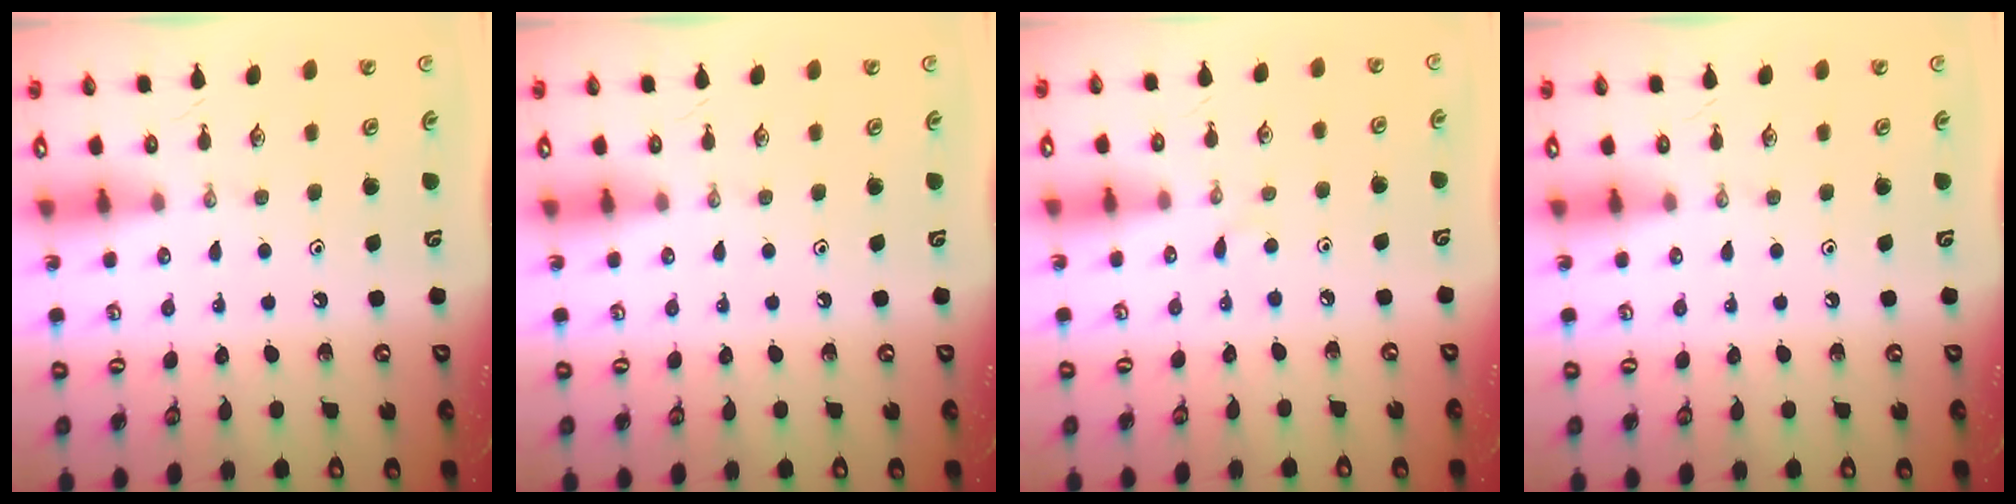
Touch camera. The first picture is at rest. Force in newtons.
{"total": 0.0}
{"total": 2.1, "press": 2.1, "slide": 0.3}
{"total": 0.0}